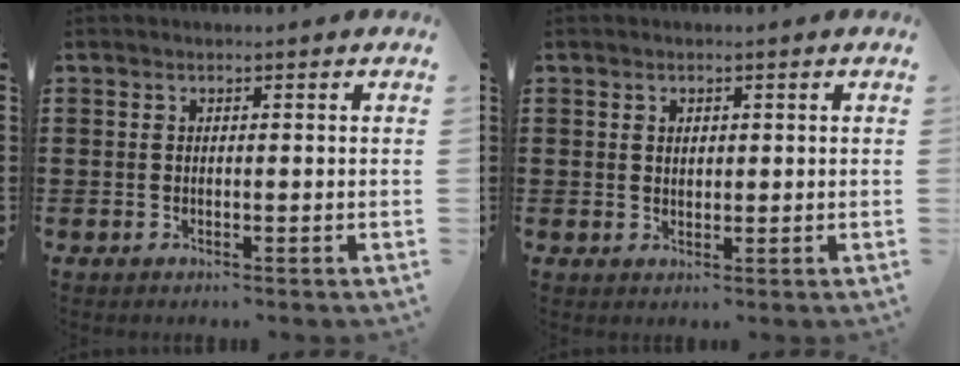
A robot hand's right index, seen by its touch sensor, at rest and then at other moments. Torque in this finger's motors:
{"motor_torque": [-0.50, 0.63, -0.02, 0.00]}